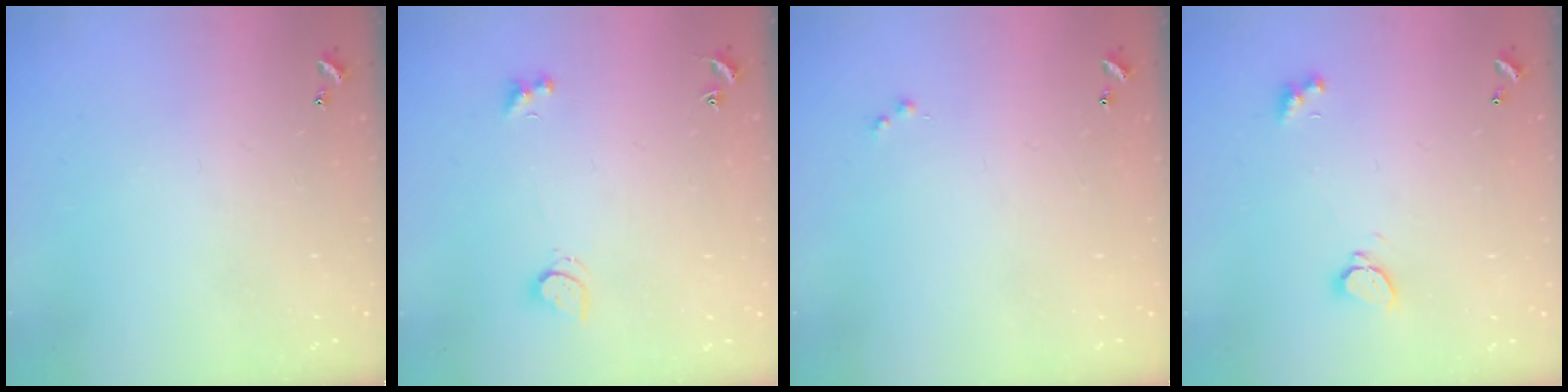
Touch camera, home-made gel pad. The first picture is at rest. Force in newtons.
{"total": 3.7, "press": 3.7, "slide": 0.8}
{"total": 0.0}
{"total": 1.8, "press": 1.8, "slide": 0.3}